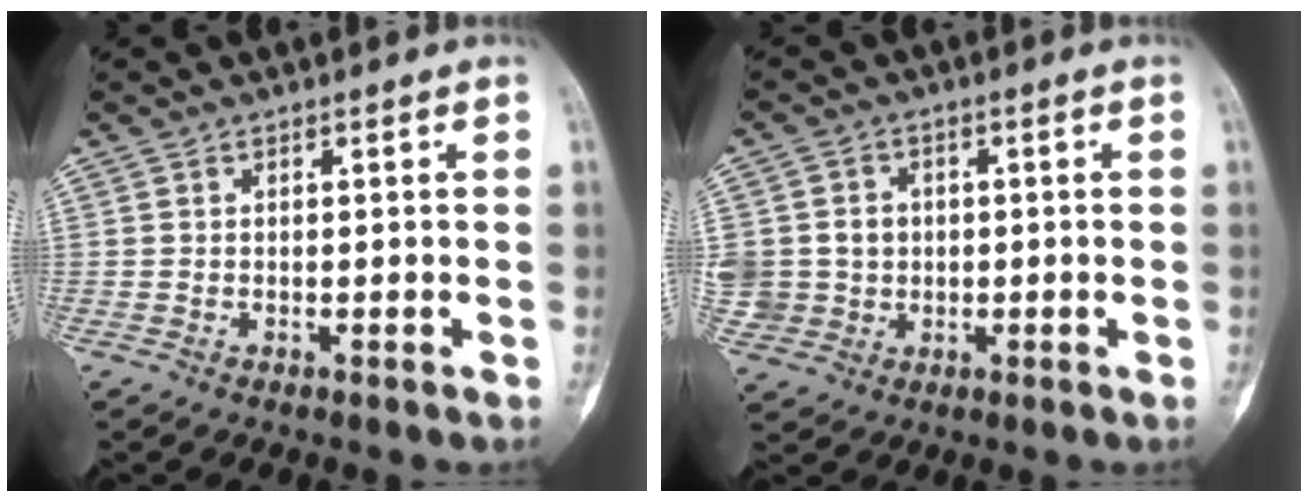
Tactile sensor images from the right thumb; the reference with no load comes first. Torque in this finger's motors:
{"motor_torque": [1.27, 1.12, 0.68, -0.14, 0.09]}